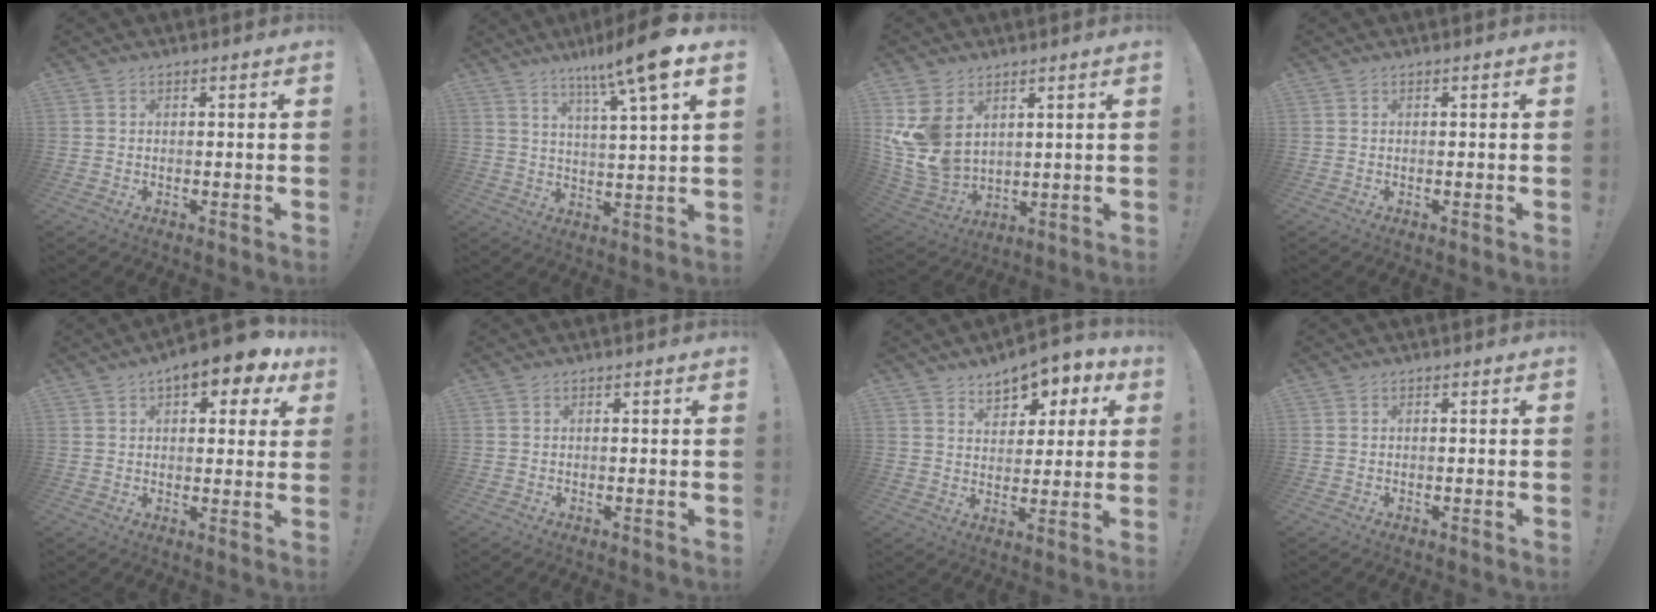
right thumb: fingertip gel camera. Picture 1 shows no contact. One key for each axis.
{"total": 13.1, "fx": 8.1, "fy": 0.9, "fz": 10.3, "tx": -0.161, "ty": -0.045, "tz": 0.120}
{"total": 11.6, "fx": 4.4, "fy": 8.4, "fz": 6.8, "tx": -0.146, "ty": -0.038, "tz": 0.088}
{"total": 0.0}
{"total": 10.1, "fx": 6.2, "fy": 4.1, "fz": 6.9, "tx": -0.079, "ty": -0.035, "tz": 0.101}
{"total": 0.0}
{"total": 7.6, "fx": 5.0, "fy": 5.0, "fz": 2.8, "tx": -0.032, "ty": -0.037, "tz": 0.093}
{"total": 0.0}